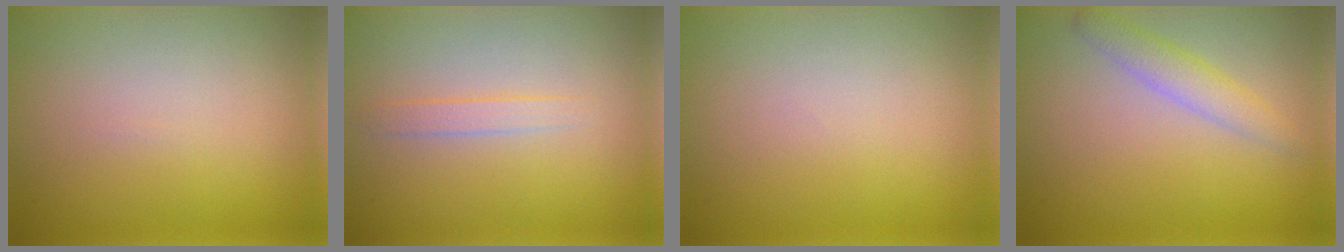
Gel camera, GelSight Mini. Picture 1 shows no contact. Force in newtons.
{"total": 1.3, "press": 1.3, "slide": 0.1}
{"total": 0.0}
{"total": 2.4, "press": 2.4, "slide": 0.2}